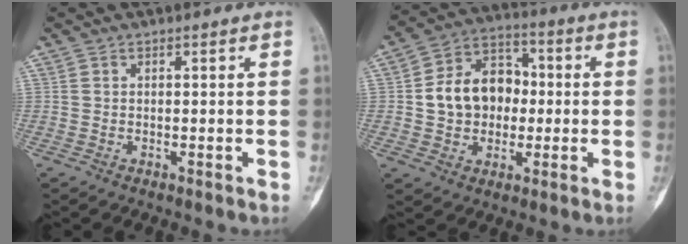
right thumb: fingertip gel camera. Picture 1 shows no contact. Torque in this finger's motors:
{"motor_torque": [0.55, 0.55, 0.65, -0.30, 0.14]}